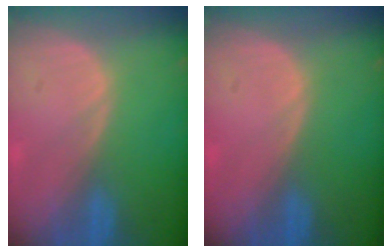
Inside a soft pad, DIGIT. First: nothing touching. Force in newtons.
{"total": 0.0}